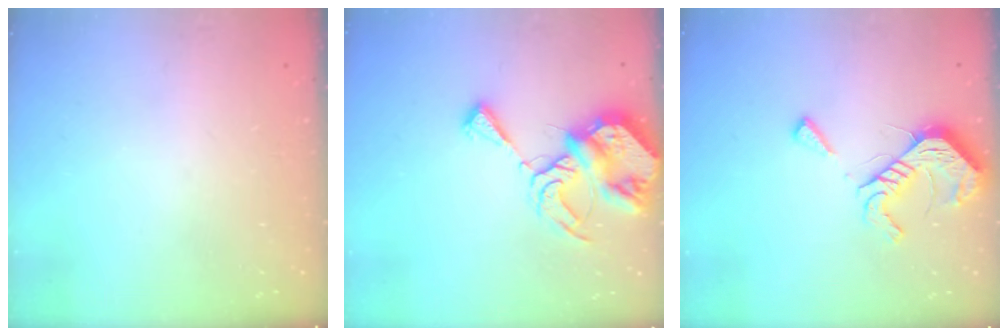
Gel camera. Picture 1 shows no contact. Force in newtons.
{"total": 10.4, "press": 10.3, "slide": 1.3}
{"total": 13.1, "press": 13.1, "slide": 0.5}